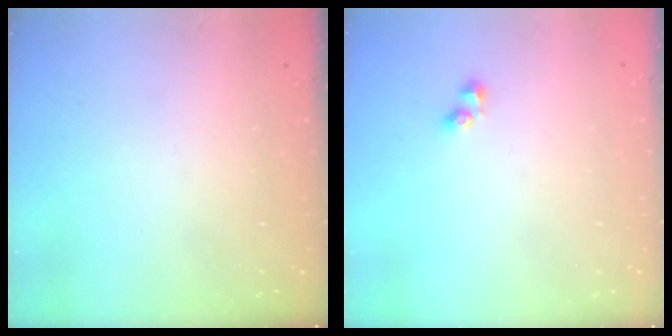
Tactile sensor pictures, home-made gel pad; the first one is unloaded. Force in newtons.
{"total": 2.9, "press": 2.6, "slide": 1.3}